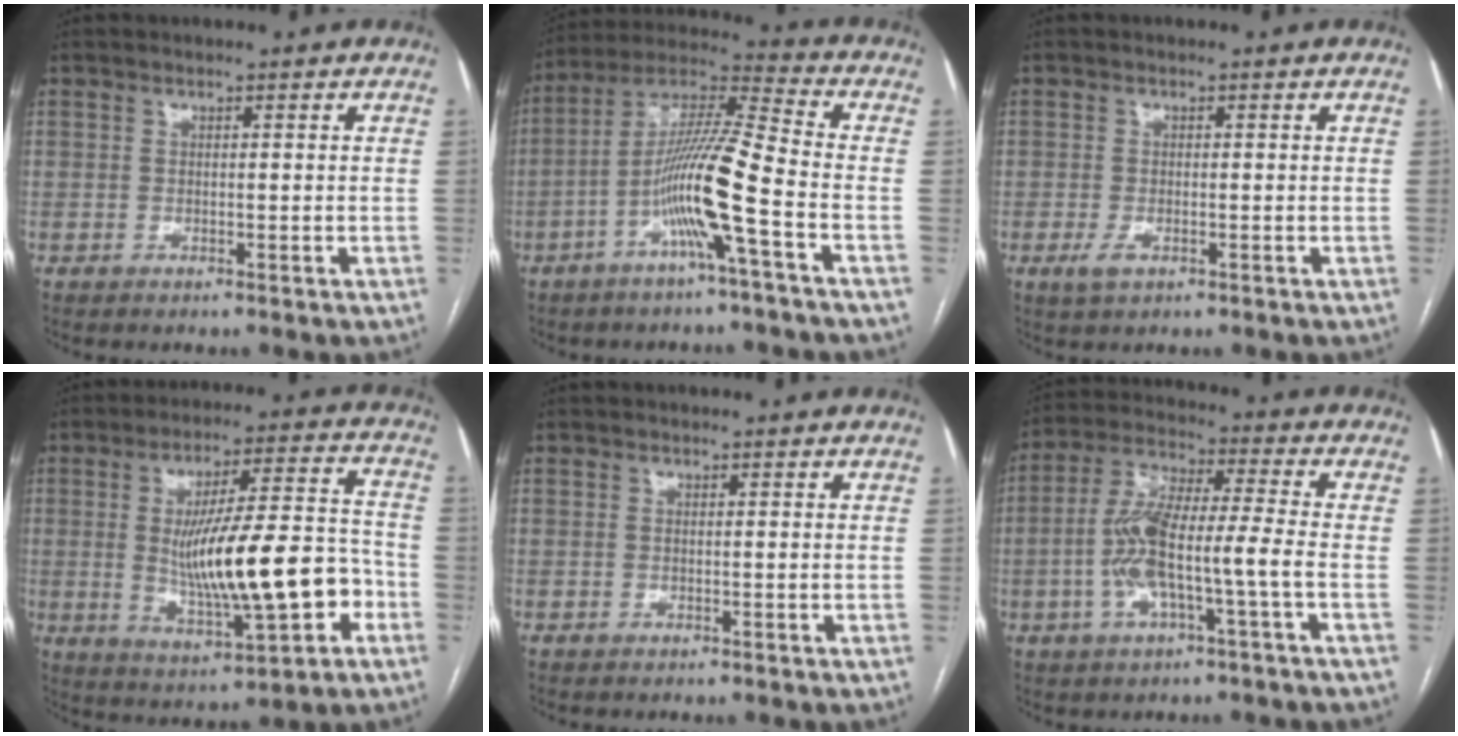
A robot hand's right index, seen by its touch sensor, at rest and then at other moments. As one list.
[{"total": 12.9, "force": [-4.6, -0.7, 12.0], "torque": [-0.229, 0.011, -0.093]}, {"total": 2.2, "force": [-0.9, 1.2, 1.6], "torque": [-0.033, -0.001, -0.012]}, {"total": 17.1, "force": [-2.9, 3.1, 16.5], "torque": [-0.284, 0.007, -0.035]}, {"total": 0.0}, {"total": 10.9, "force": [-2.6, 1.1, 10.5], "torque": [-0.217, 0.017, -0.053]}]